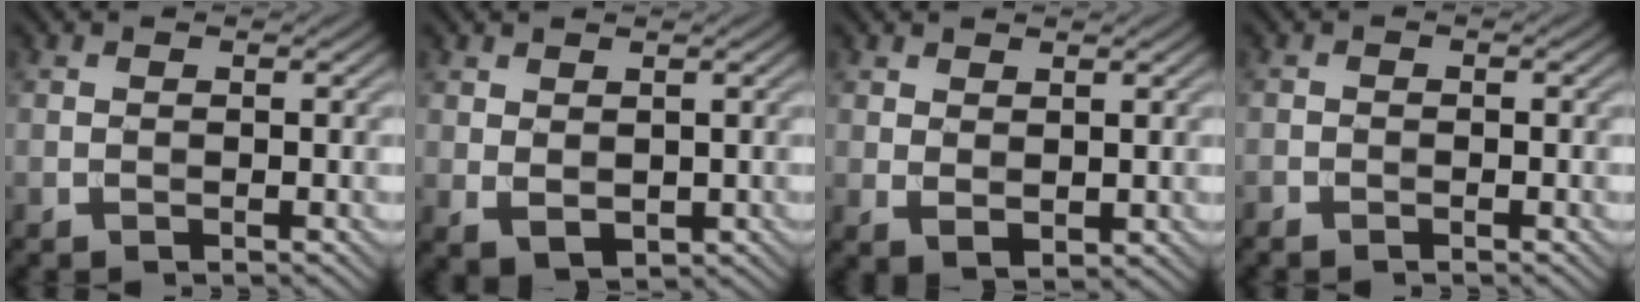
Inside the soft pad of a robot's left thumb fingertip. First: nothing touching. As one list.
[{"total": 2.3, "force": [0.7, 1.5, 1.6], "torque": [-0.035, -0.008, 0.021]}, {"total": 2.1, "force": [1.0, 1.1, 1.5], "torque": [-0.031, -0.008, 0.025]}, {"total": 0.9, "force": [-0.8, 0.2, 0.3], "torque": [-0.006, -0.002, -0.017]}]